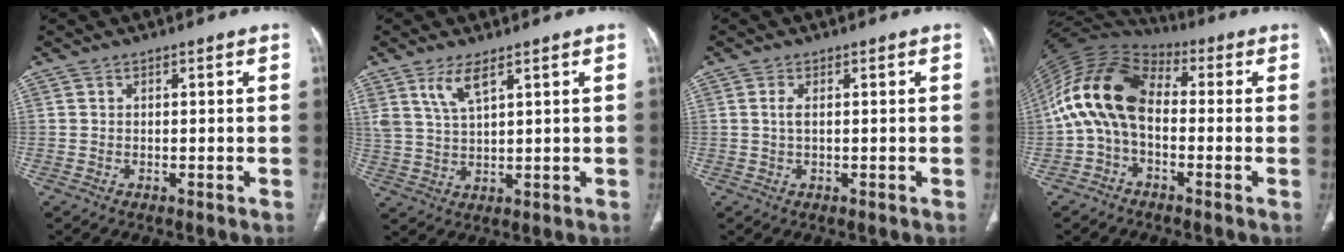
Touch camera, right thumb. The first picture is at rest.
{"total": 5.5, "force": [3.4, 1.6, 4.0], "torque": [-0.085, -0.018, 0.078]}
{"total": 1.7, "force": [0.4, 0.7, 1.5], "torque": [-0.040, 0.004, 0.012]}
{"total": 15.0, "force": [-0.6, 9.4, 11.7], "torque": [-0.222, 0.041, -0.024]}